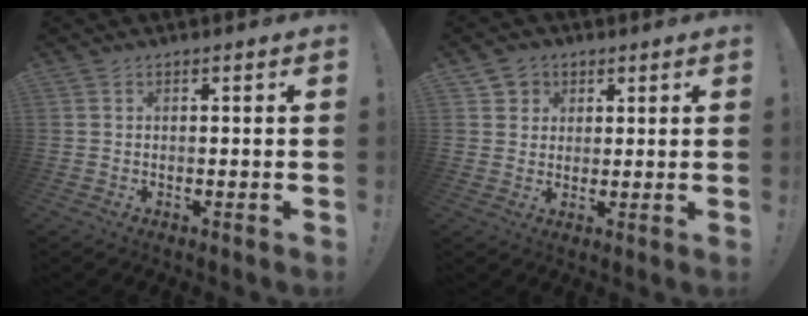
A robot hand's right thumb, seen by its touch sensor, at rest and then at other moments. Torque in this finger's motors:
{"motor_torque": [0.17, -0.13, -0.27, 0.16, 0.07]}